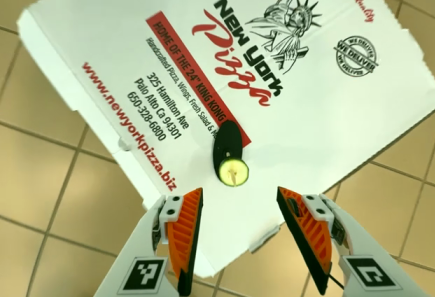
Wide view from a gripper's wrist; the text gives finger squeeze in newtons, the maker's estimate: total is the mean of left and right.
{"total": 0.0}